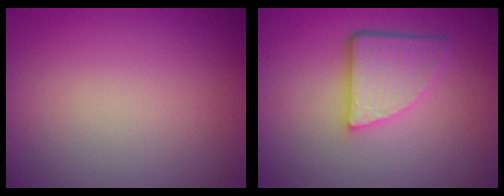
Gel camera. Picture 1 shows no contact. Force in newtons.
{"total": 4.9, "press": 3.6, "slide": 3.4}